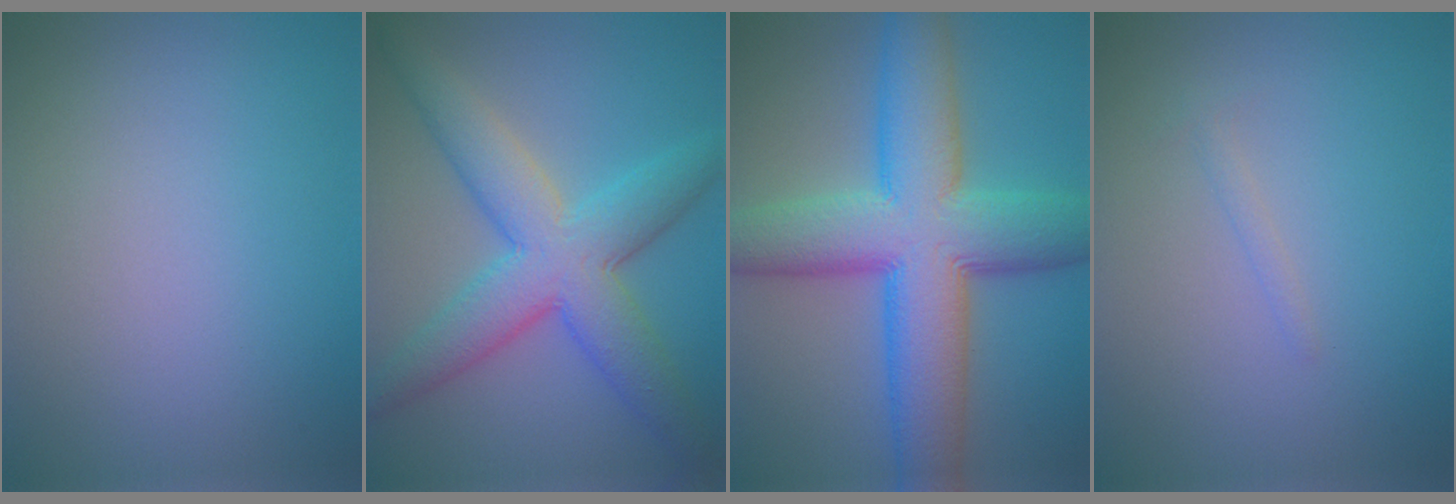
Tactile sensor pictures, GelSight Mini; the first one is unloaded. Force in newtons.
{"total": 7.8, "press": 7.8, "slide": 0.2}
{"total": 12.1, "press": 12.1, "slide": 0.4}
{"total": 0.7, "press": 0.7, "slide": 0.1}